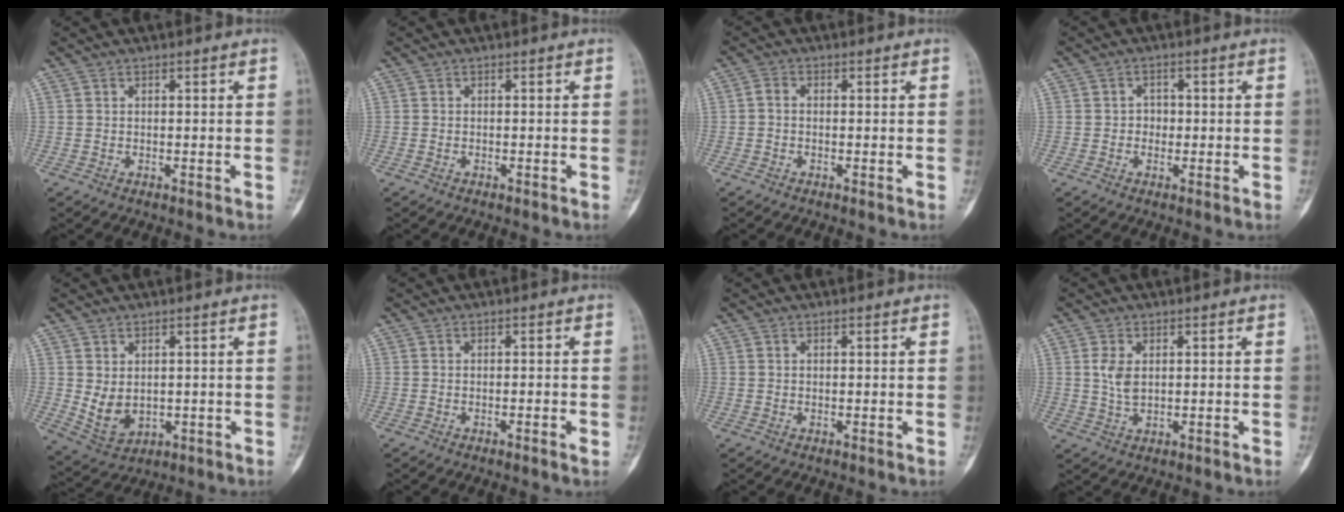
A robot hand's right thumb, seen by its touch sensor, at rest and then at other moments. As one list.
[{"total": 0.0}, {"total": 0.7, "force": [-0.2, 0.5, 0.5], "torque": [-0.006, 0.001, -0.008]}, {"total": 2.3, "force": [-0.3, 2.1, 0.9], "torque": [0.007, 0.008, -0.011]}, {"total": 6.0, "force": [0.1, 4.3, 4.1], "torque": [-0.059, -0.011, 0.024]}, {"total": 1.3, "force": [-0.6, 0.0, 1.1], "torque": [-0.021, -0.001, -0.010]}, {"total": 0.0}, {"total": 3.9, "force": [0.6, 2.3, 3.1], "torque": [-0.059, -0.005, 0.014]}]